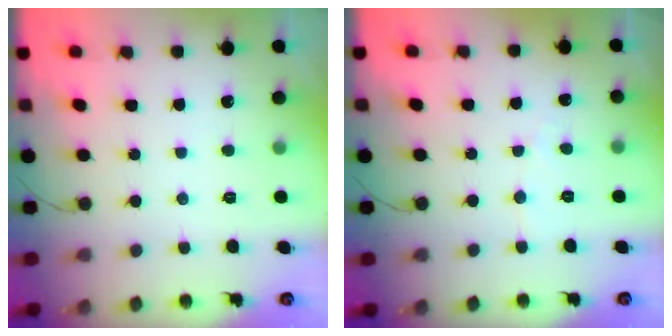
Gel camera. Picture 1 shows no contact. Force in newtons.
{"total": 2.4, "press": 2.4, "slide": 0.2}